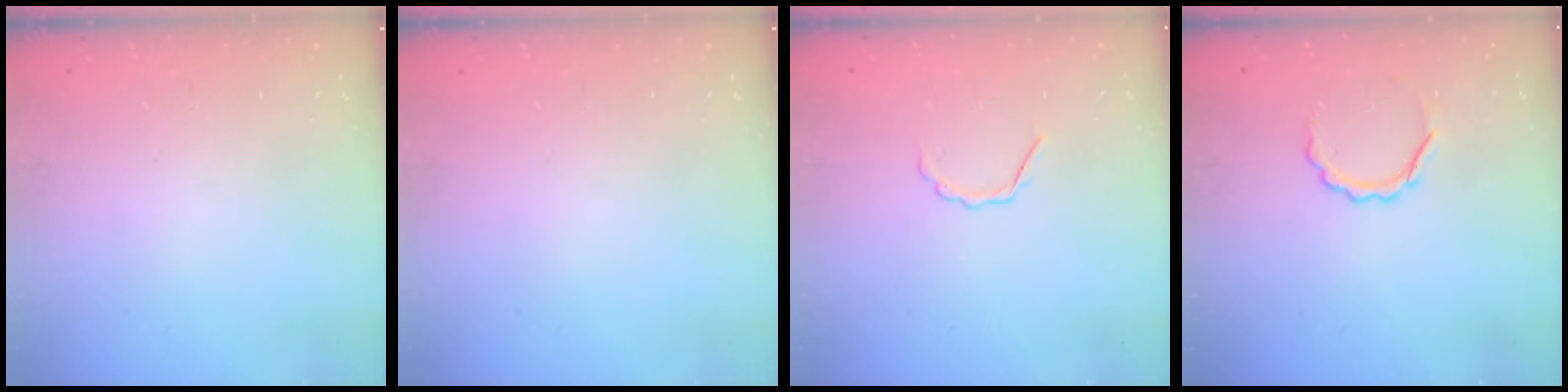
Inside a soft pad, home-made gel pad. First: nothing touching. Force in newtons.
{"total": 0.0}
{"total": 3.5, "press": 3.5, "slide": 0.7}
{"total": 4.5, "press": 4.5, "slide": 0.4}